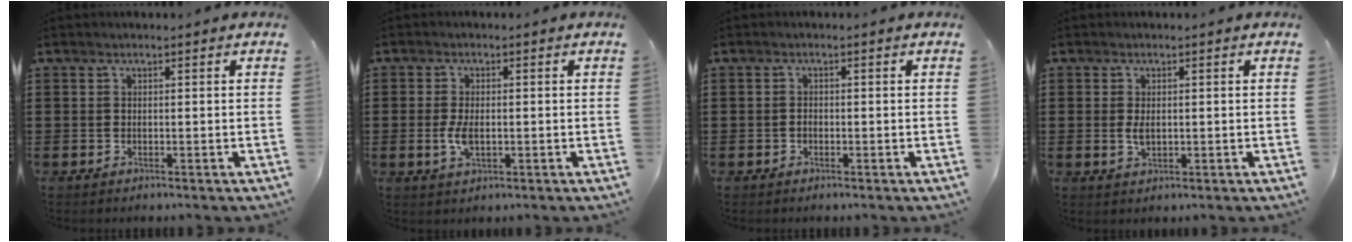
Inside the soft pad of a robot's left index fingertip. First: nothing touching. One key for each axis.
{"total": 3.7, "fx": -0.5, "fy": 1.8, "fz": 3.2, "tx": -0.073, "ty": -0.002, "tz": -0.011}
{"total": 0.9, "fx": -0.3, "fy": 0.6, "fz": 0.6, "tx": -0.014, "ty": -0.001, "tz": -0.006}
{"total": 2.4, "fx": 0.0, "fy": 1.2, "fz": 2.1, "tx": -0.048, "ty": 0.000, "tz": -0.003}